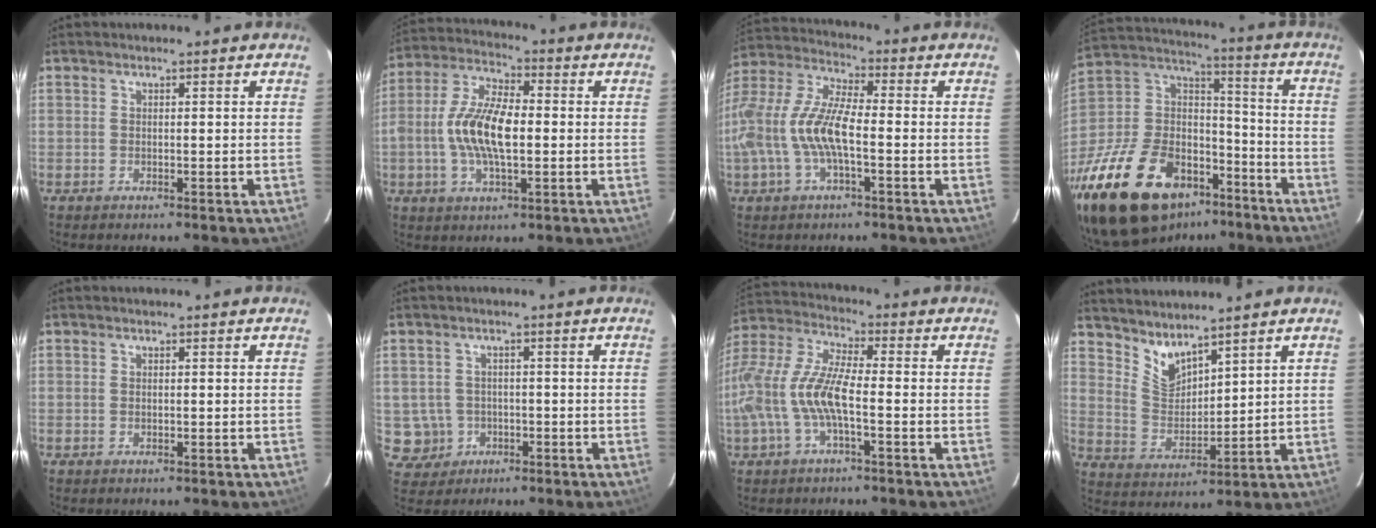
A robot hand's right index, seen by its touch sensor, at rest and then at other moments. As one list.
[{"total": 12.5, "force": [-1.1, 5.2, 11.3], "torque": [-0.232, 0.009, -0.026]}, {"total": 15.5, "force": [-3.0, 5.3, 14.3], "torque": [-0.293, 0.002, -0.062]}, {"total": 31.4, "force": [-19.8, 16.3, 18.2], "torque": [-0.384, 0.000, -0.318]}, {"total": 0.5, "force": [0.1, 0.4, 0.3], "torque": [-0.005, -0.001, 0.003]}, {"total": 5.4, "force": [-1.2, 5.3, 0.6], "torque": [-0.024, 0.014, -0.007]}, {"total": 14.6, "force": [-3.2, 4.2, 13.6], "torque": [-0.282, 0.000, -0.066]}, {"total": 7.0, "force": [6.0, 2.0, 2.8], "torque": [-0.052, -0.008, 0.125]}]